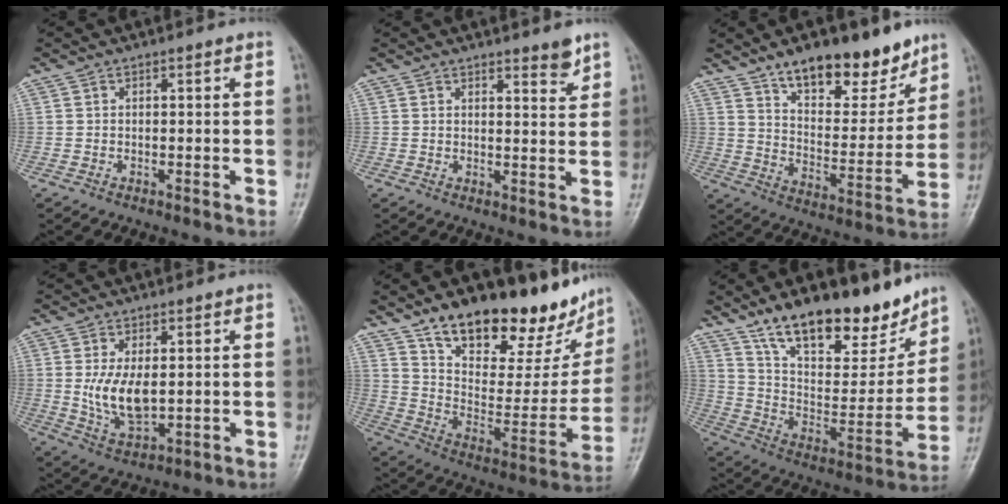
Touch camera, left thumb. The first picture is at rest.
{"total": 3.3, "force": [2.6, 0.7, 1.9], "torque": [-0.016, -0.024, 0.037]}
{"total": 17.6, "force": [12.5, 7.5, 9.8], "torque": [-0.093, -0.082, 0.203]}
{"total": 8.1, "force": [0.6, 4.2, 6.9], "torque": [-0.124, -0.016, 0.023]}
{"total": 26.8, "force": [19.2, 11.1, 15.1], "torque": [-0.179, -0.081, 0.296]}
{"total": 23.3, "force": [17.1, 9.2, 12.9], "torque": [-0.156, -0.082, 0.281]}